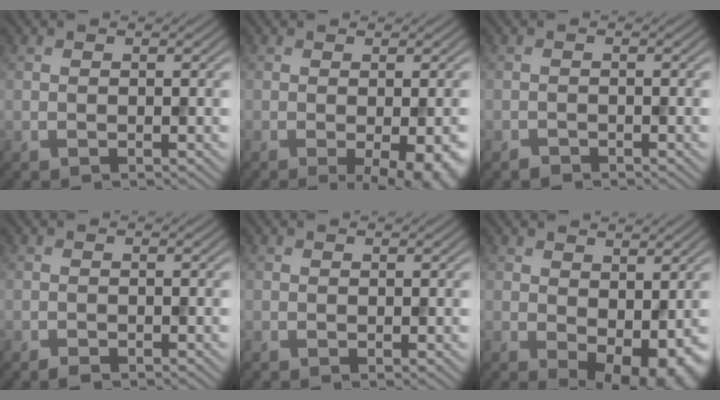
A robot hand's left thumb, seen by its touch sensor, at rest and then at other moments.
{"total": 5.9, "force": [-1.9, 1.5, 5.3], "torque": [-0.070, -0.010, -0.018]}
{"total": 0.9, "force": [-0.8, 0.3, 0.1], "torque": [-0.001, -0.001, -0.016]}
{"total": 0.8, "force": [-0.6, 0.3, 0.3], "torque": [-0.005, -0.001, -0.010]}
{"total": 0.0}
{"total": 6.8, "force": [-0.3, 3.9, 5.6], "torque": [-0.077, -0.019, 0.009]}